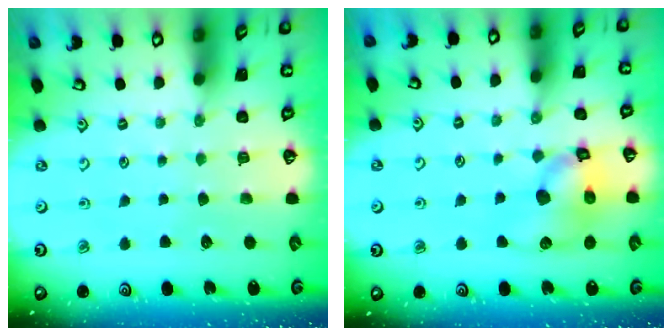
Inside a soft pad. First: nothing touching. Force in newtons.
{"total": 11.2, "press": 11.1, "slide": 1.6}